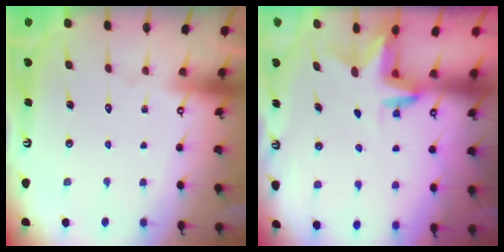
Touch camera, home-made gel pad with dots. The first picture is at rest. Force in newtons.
{"total": 2.7, "press": 2.7, "slide": 0.1}